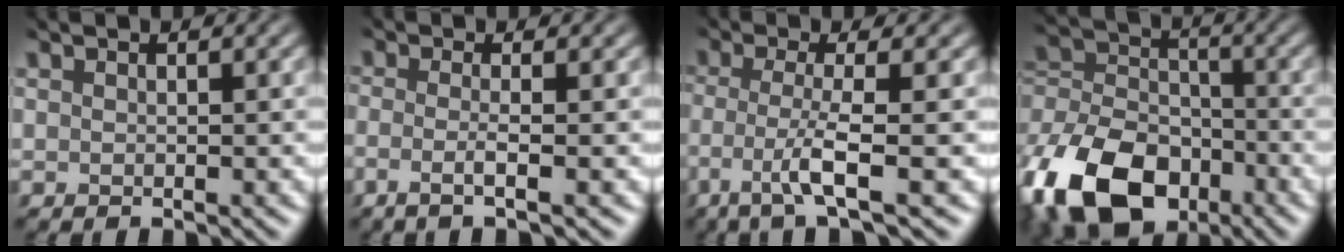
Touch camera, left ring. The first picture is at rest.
{"total": 2.4, "force": [-1.2, 0.4, 2.0], "torque": [-0.034, -0.003, -0.042]}
{"total": 4.3, "force": [-2.0, 0.6, 3.8], "torque": [-0.064, -0.017, -0.043]}
{"total": 14.5, "force": [-9.8, 8.5, 6.5], "torque": [-0.135, -0.035, -0.182]}